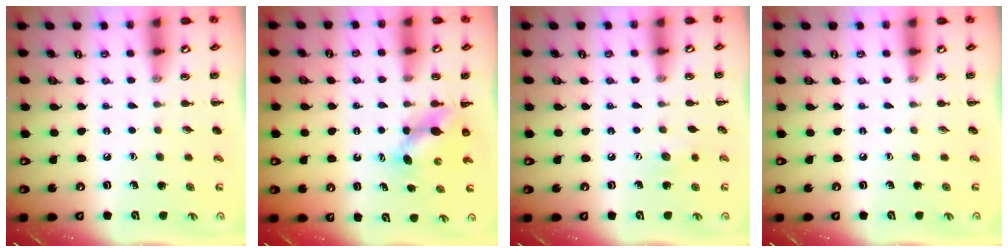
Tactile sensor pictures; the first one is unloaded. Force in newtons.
{"total": 4.6, "press": 4.6, "slide": 0.3}
{"total": 5.7, "press": 5.6, "slide": 1.4}
{"total": 0.0}